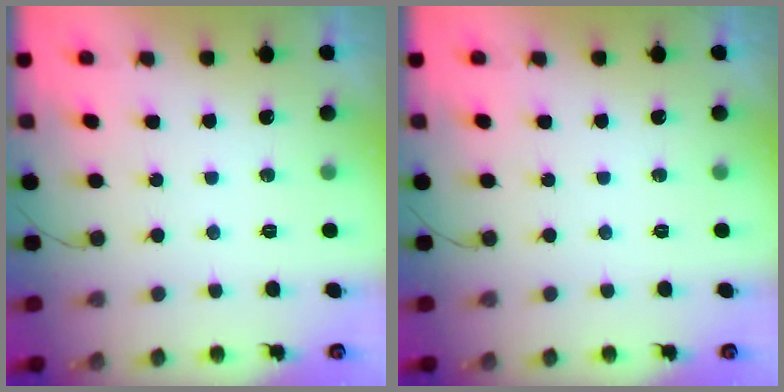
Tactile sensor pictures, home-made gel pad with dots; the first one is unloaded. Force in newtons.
{"total": 0.0}